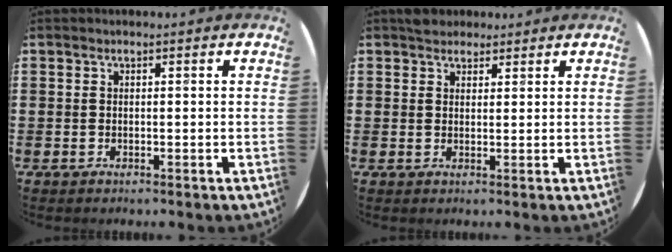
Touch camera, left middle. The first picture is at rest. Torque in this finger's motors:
{"motor_torque": [0.52, -0.48, 0.02, 0.00]}